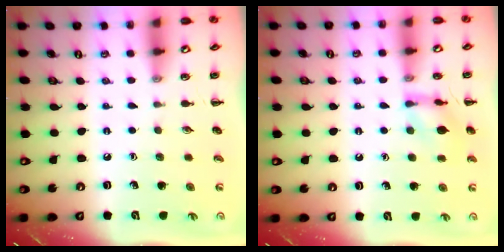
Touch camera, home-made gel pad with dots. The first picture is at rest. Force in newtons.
{"total": 10.2, "press": 10.2, "slide": 0.7}